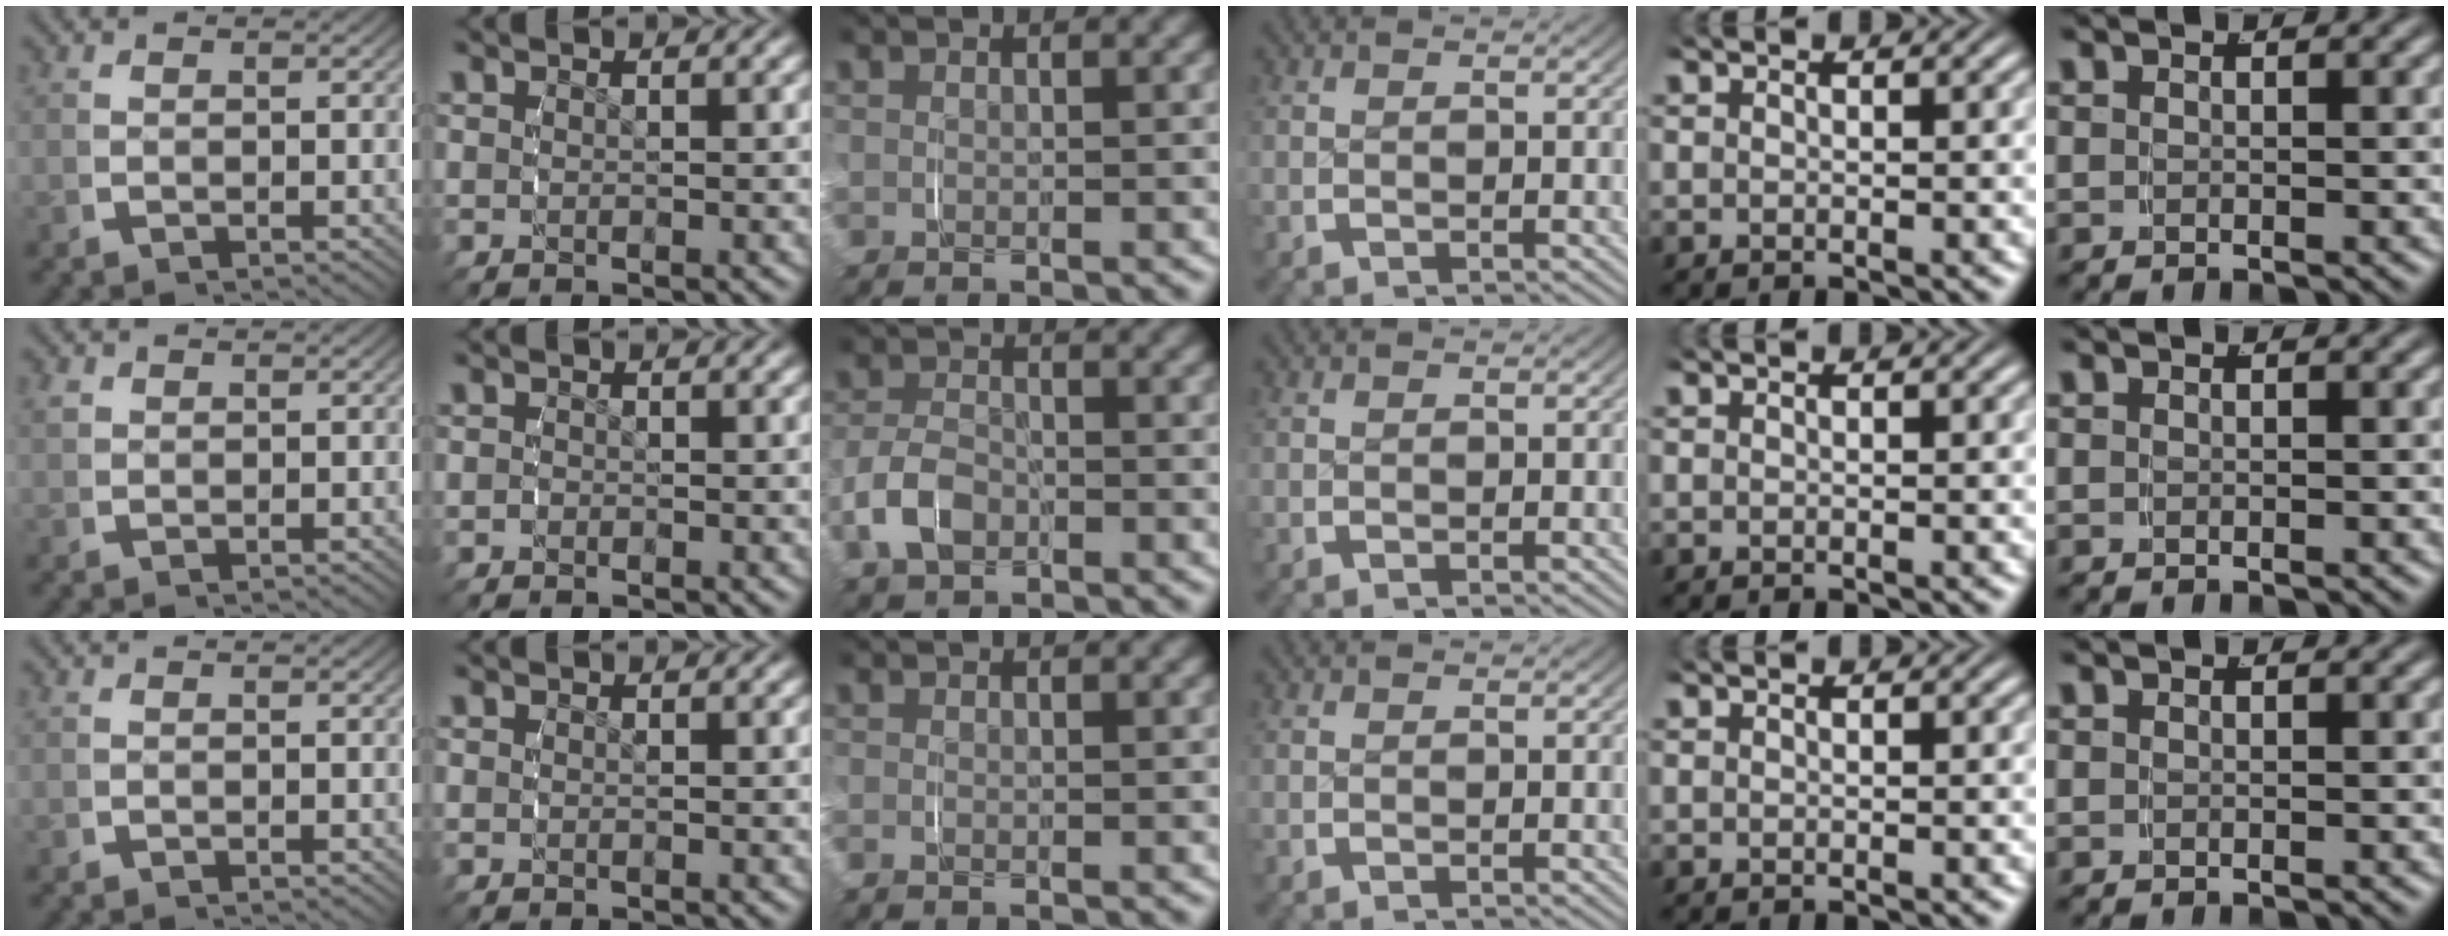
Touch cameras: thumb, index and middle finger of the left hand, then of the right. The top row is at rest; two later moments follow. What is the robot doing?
{"motion": "grasp_and_lifting", "object": "paper towel"}